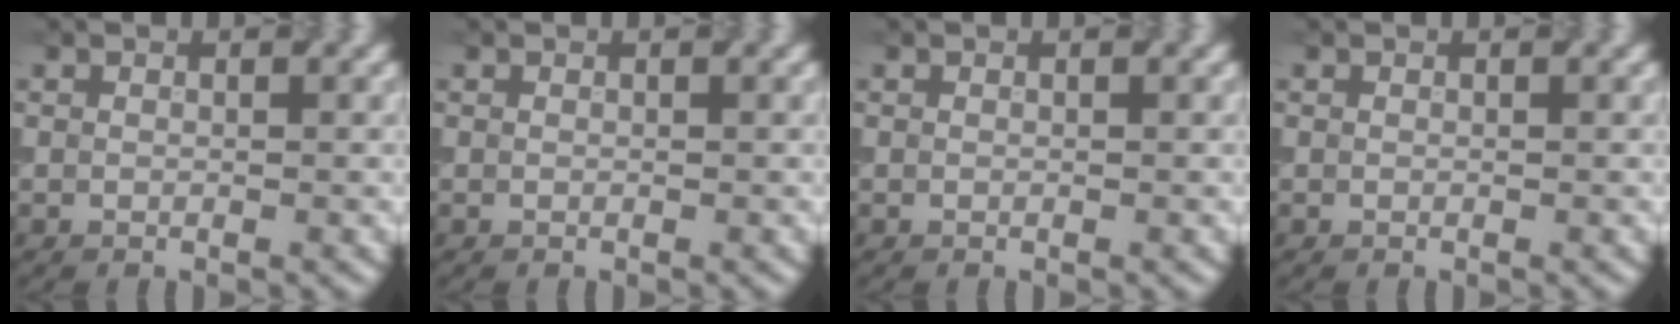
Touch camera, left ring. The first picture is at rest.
{"total": 0.0}
{"total": 0.0}
{"total": 0.0}